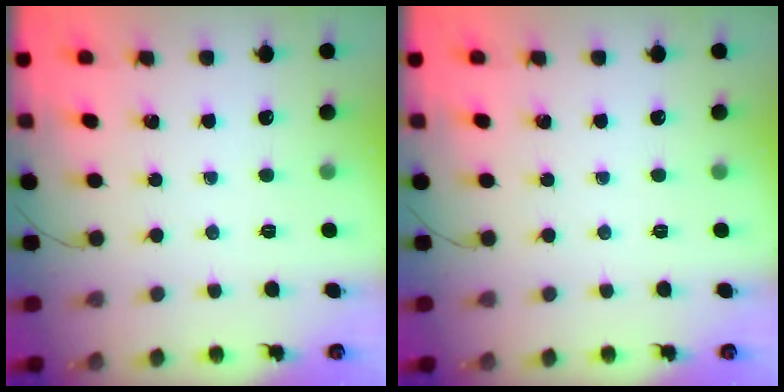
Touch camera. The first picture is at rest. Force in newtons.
{"total": 0.0}